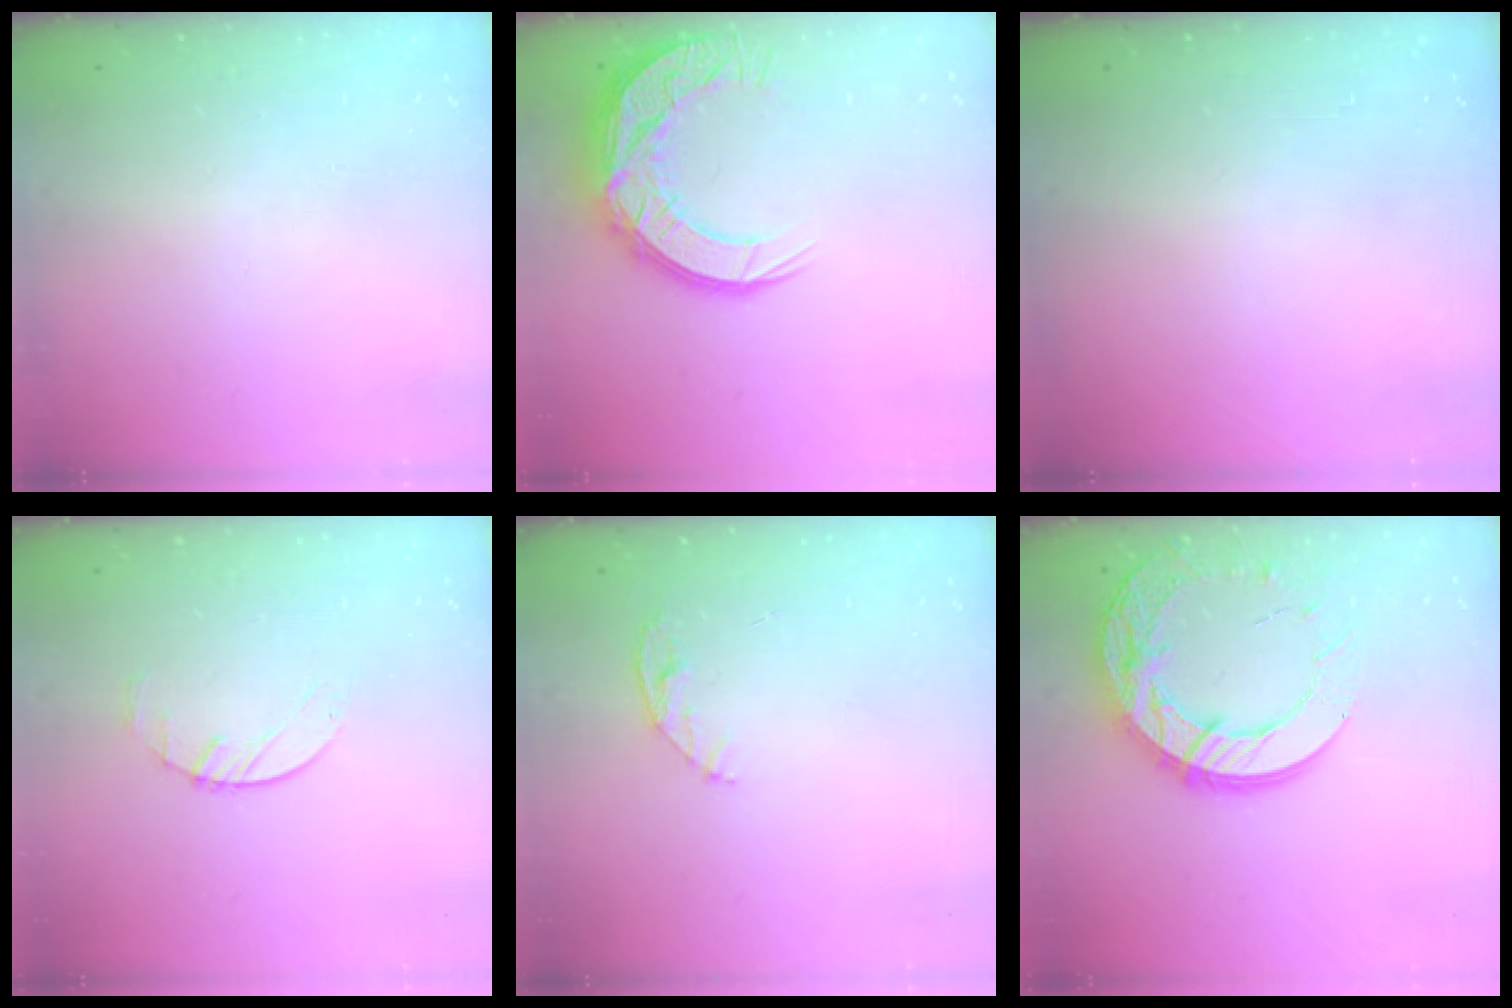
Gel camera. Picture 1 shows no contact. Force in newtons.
{"total": 15.4, "press": 15.3, "slide": 1.0}
{"total": 0.0}
{"total": 1.9, "press": 1.9, "slide": 0.3}
{"total": 4.8, "press": 4.8, "slide": 0.5}
{"total": 18.0, "press": 17.9, "slide": 1.6}